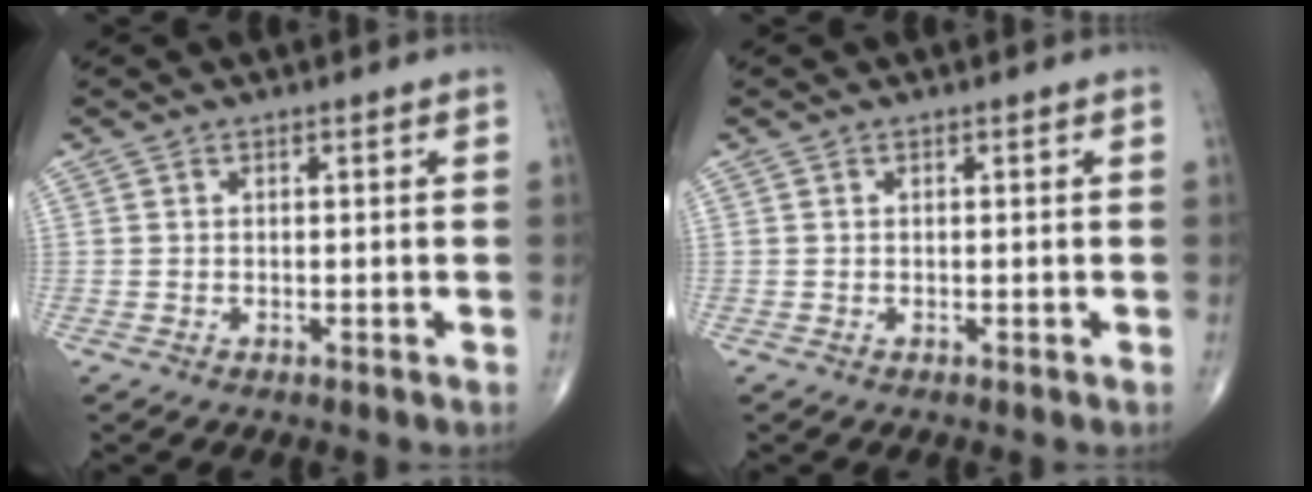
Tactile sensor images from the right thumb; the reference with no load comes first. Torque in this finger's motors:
{"motor_torque": [0.04, 0.00, -0.01, 0.00, 0.01]}